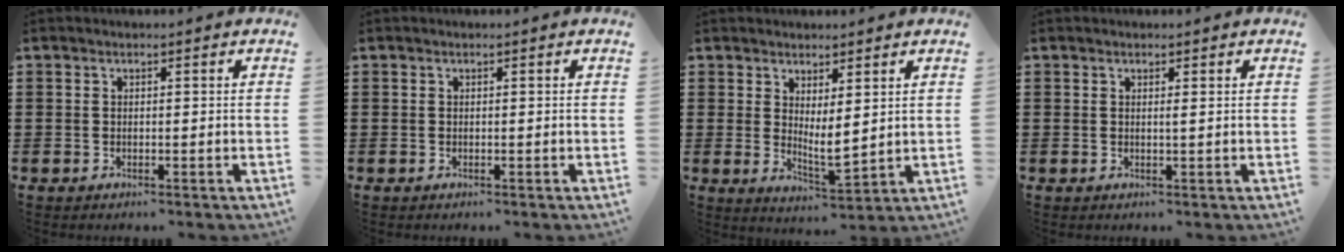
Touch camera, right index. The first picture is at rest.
{"total": 0.0}
{"total": 4.0, "force": [1.3, 1.1, 3.7], "torque": [-0.071, -0.010, 0.026]}
{"total": 0.6, "force": [0.2, -0.1, 0.5], "torque": [-0.011, -0.003, 0.004]}